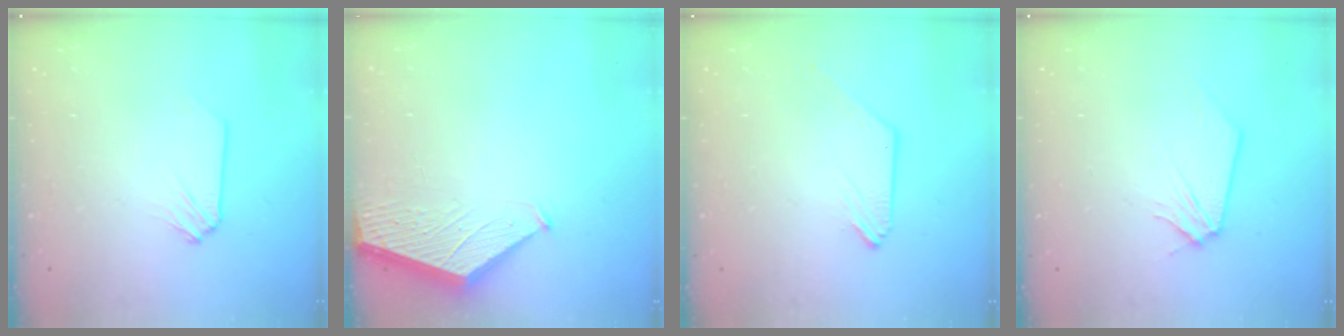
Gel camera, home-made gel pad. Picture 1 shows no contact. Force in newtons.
{"total": 1.6, "press": 1.6, "slide": 0.2}
{"total": 0.0}
{"total": 0.0}